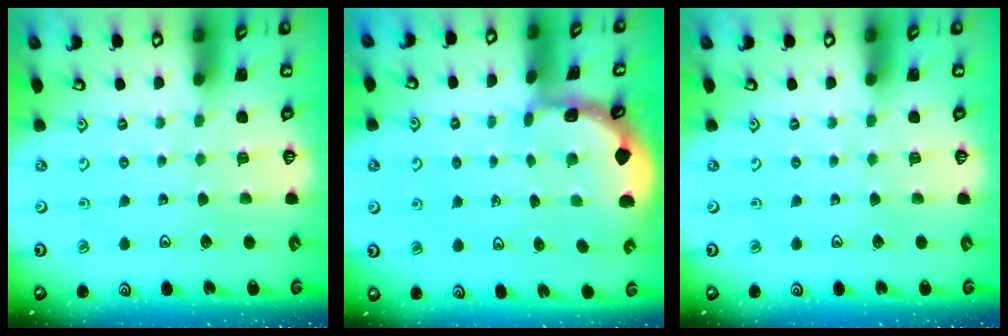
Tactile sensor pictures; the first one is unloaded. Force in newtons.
{"total": 1.5, "press": 1.5, "slide": 0.1}
{"total": 0.0}